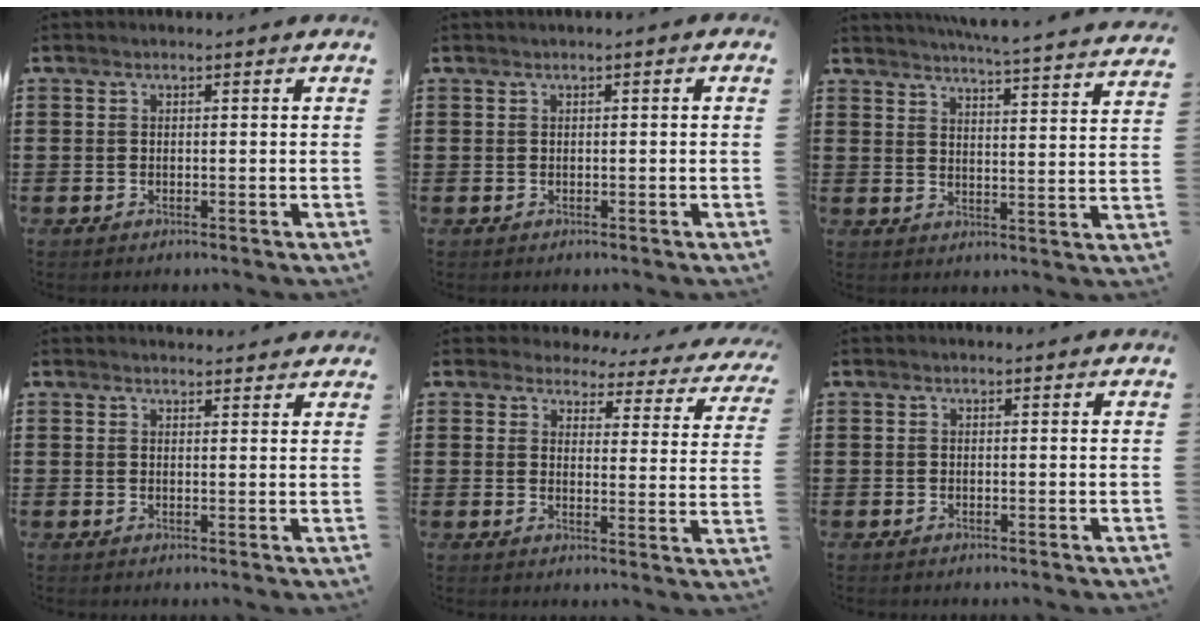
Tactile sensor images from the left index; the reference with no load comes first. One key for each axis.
{"total": 0.0}
{"total": 4.8, "fx": 4.6, "fy": -0.8, "fz": 1.0, "tx": -0.032, "ty": -0.038, "tz": 0.076}
{"total": 1.5, "fx": 1.5, "fy": 0.3, "fz": 0.1, "tx": -0.005, "ty": 0.003, "tz": 0.029}
{"total": 3.4, "fx": 3.2, "fy": 0.9, "fz": 0.6, "tx": -0.034, "ty": -0.019, "tz": 0.053}
{"total": 0.0}